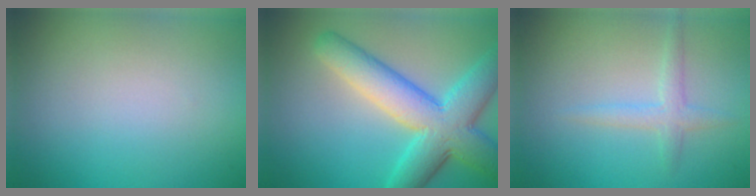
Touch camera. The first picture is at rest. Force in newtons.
{"total": 8.5, "press": 8.5, "slide": 0.2}
{"total": 1.8, "press": 1.8, "slide": 0.1}